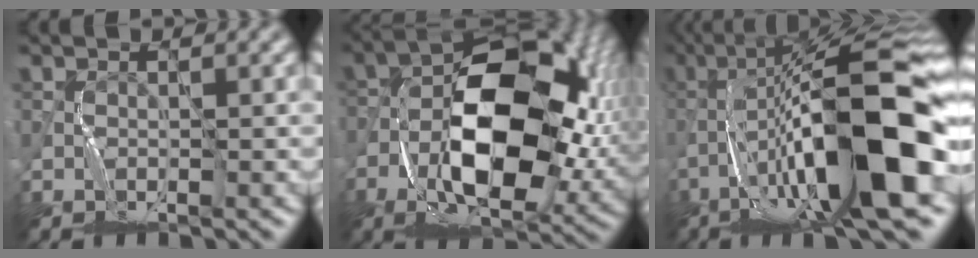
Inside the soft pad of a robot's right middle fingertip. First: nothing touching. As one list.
[{"total": 14.3, "force": [-2.7, 7.8, 11.6], "torque": [-0.177, 0.002, -0.056]}, {"total": 17.2, "force": [-4.5, 4.6, 15.9], "torque": [-0.284, 0.036, -0.070]}]